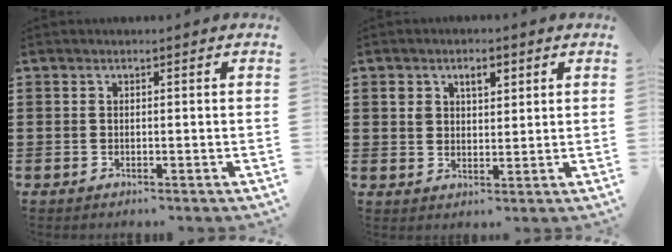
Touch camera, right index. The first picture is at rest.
{"total": 3.3, "force": [1.7, 2.2, 1.9], "torque": [-0.039, 0.009, 0.026]}